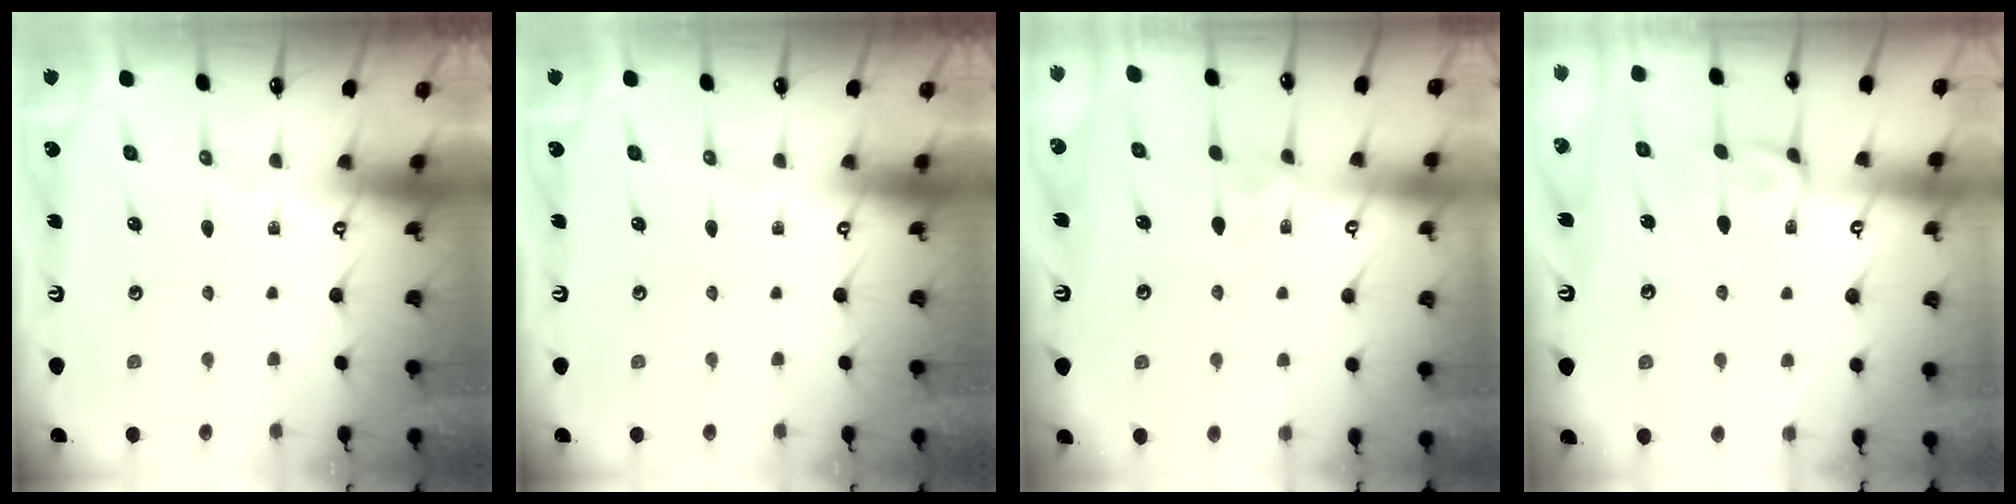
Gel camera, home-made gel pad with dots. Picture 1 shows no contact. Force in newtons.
{"total": 0.0}
{"total": 2.9, "press": 2.9, "slide": 0.2}
{"total": 1.4, "press": 1.1, "slide": 0.9}